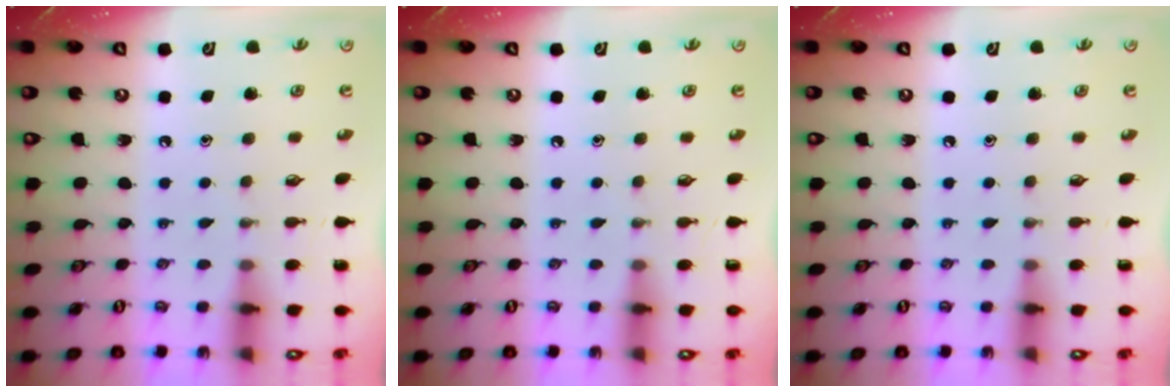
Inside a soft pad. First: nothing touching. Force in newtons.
{"total": 0.0}
{"total": 0.0}